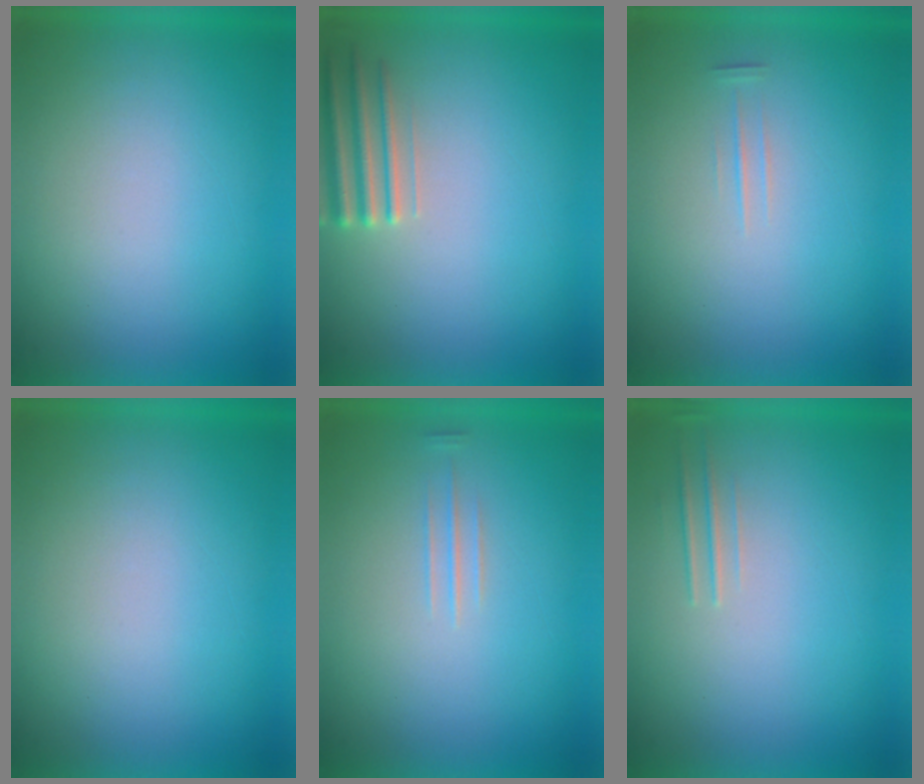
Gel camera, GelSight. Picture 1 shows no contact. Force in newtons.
{"total": 2.8}
{"total": 1.3}
{"total": 0.0}
{"total": 1.2}
{"total": 1.1}